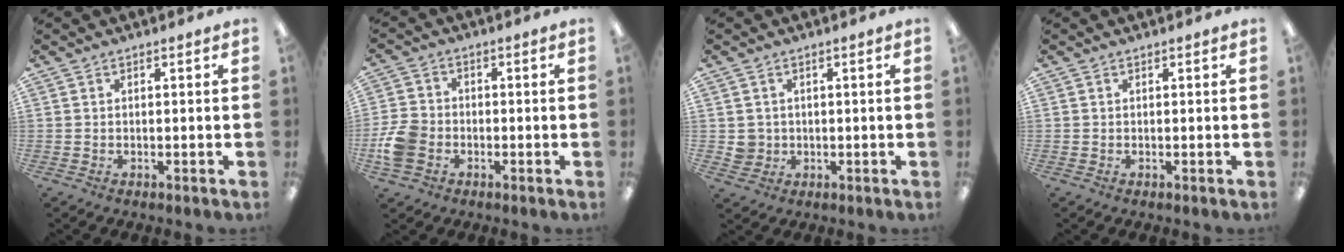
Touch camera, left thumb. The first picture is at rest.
{"total": 7.5, "force": [-2.1, 6.0, 4.1], "torque": [-0.083, 0.014, -0.039]}
{"total": 3.3, "force": [0.5, 3.2, 0.4], "torque": [-0.006, 0.003, 0.009]}
{"total": 0.0}